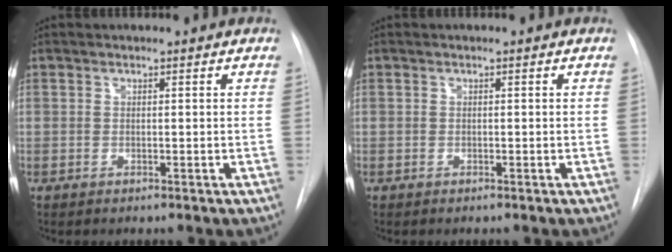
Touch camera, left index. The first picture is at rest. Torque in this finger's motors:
{"motor_torque": [0.00, 0.00, 0.00, 0.00]}